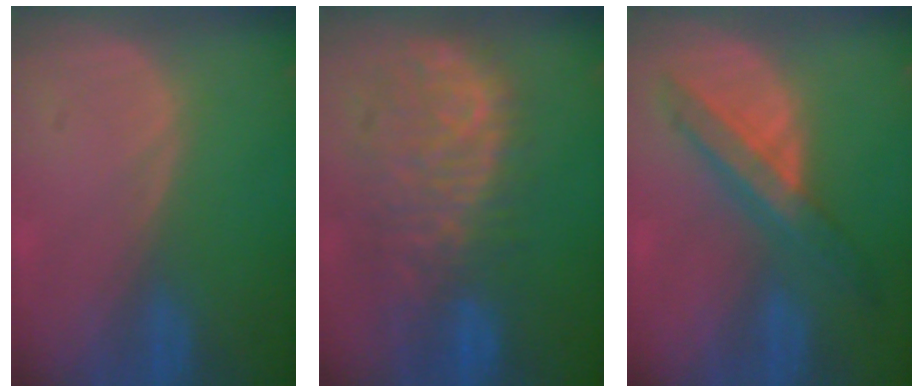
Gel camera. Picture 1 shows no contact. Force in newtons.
{"total": 11.5, "press": 9.7, "slide": 6.1}
{"total": 6.7, "press": 6.3, "slide": 2.2}